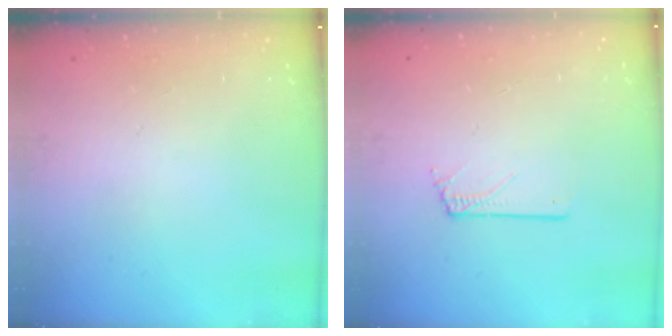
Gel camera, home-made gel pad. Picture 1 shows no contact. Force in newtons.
{"total": 0.5, "press": 0.5, "slide": 0.0}